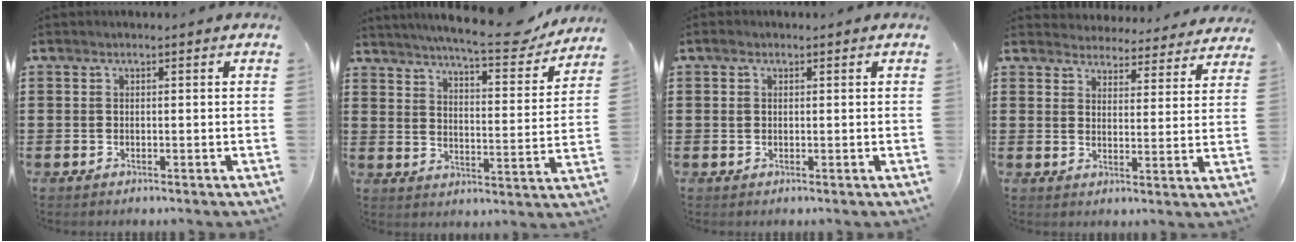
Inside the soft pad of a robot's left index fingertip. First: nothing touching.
{"total": 8.3, "force": [7.5, 0.3, 3.5], "torque": [-0.074, -0.049, 0.124]}
{"total": 1.2, "force": [0.3, 0.9, 0.7], "torque": [-0.008, 0.005, 0.003]}
{"total": 4.3, "force": [4.3, 0.2, -0.3], "torque": [-0.009, -0.031, 0.074]}